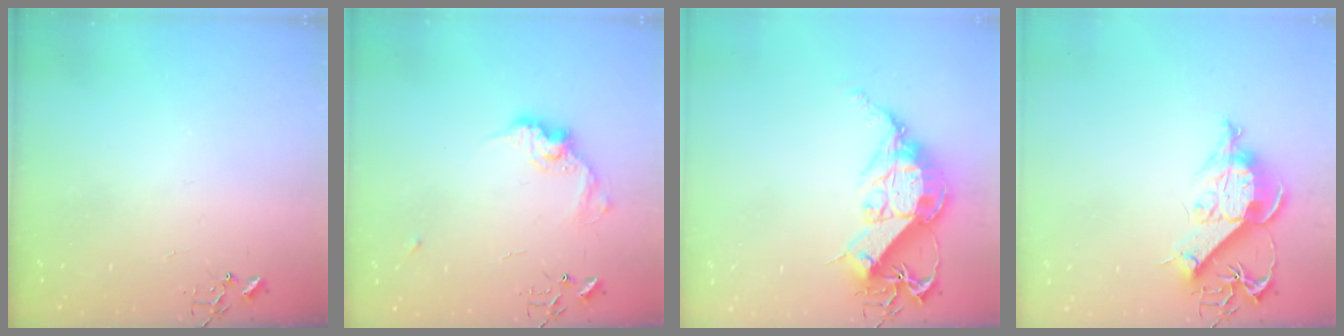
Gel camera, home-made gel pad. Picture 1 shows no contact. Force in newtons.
{"total": 11.8, "press": 11.8, "slide": 0.6}
{"total": 15.7, "press": 15.6, "slide": 1.4}
{"total": 11.6, "press": 11.5, "slide": 1.4}